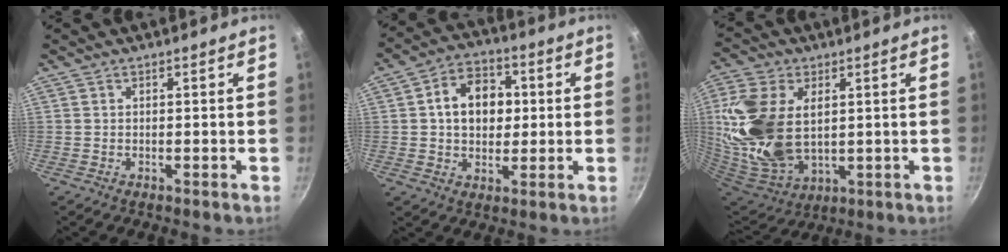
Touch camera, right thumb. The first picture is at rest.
{"total": 11.6, "force": [1.5, 8.7, 7.5], "torque": [-0.084, 0.014, 0.014]}
{"total": 21.0, "force": [3.3, 13.1, 16.1], "torque": [-0.326, -0.024, 0.075]}